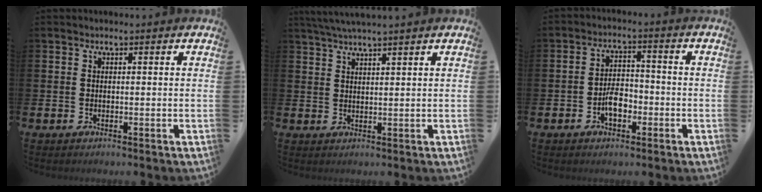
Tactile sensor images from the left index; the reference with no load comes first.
{"total": 3.1, "force": [2.9, -0.4, 1.0], "torque": [-0.030, -0.003, 0.055]}
{"total": 4.0, "force": [-1.6, 2.2, 2.9], "torque": [-0.047, 0.006, -0.030]}